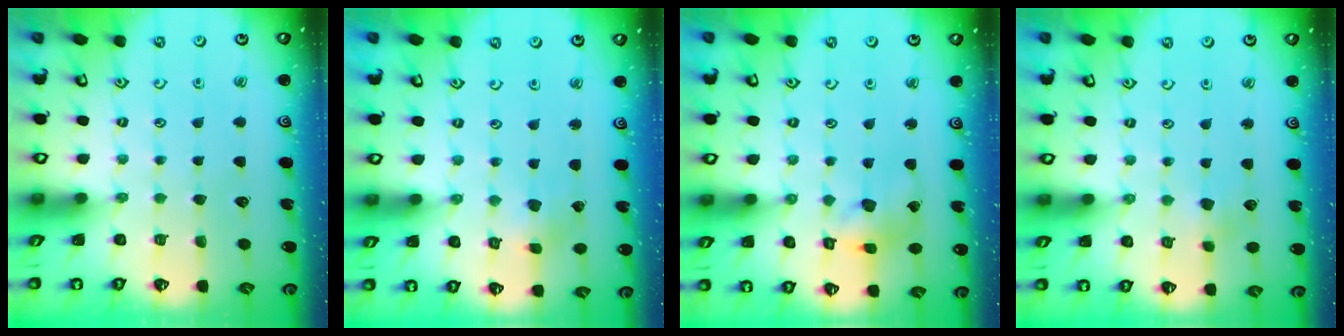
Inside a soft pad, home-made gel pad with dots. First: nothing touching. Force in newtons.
{"total": 2.3, "press": 2.3, "slide": 0.2}
{"total": 10.9, "press": 10.8, "slide": 1.4}
{"total": 3.1, "press": 3.0, "slide": 0.5}